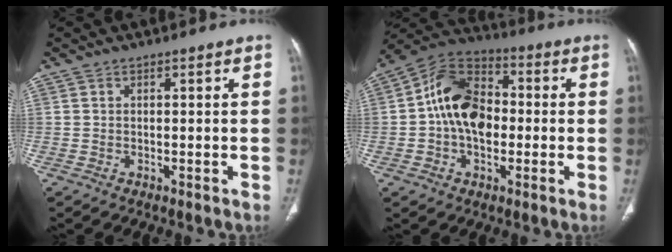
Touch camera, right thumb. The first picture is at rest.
{"total": 14.3, "force": [-0.4, 9.9, 10.3], "torque": [-0.156, 0.033, -0.020]}